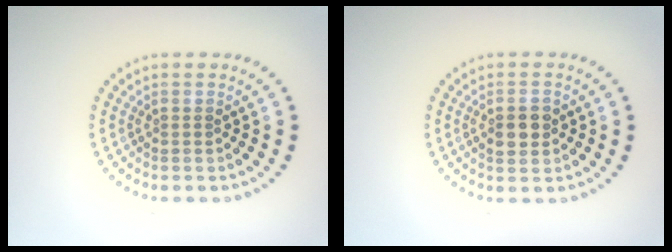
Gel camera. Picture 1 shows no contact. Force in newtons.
{"total": 2.8, "press": 2.8, "slide": 0.0}